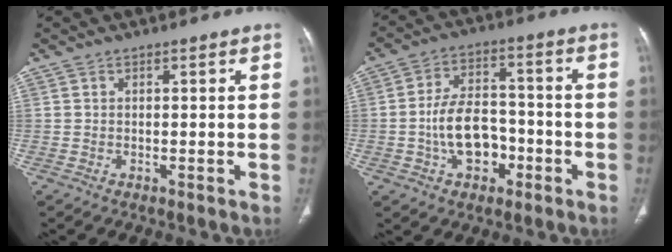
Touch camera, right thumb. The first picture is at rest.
{"total": 10.9, "force": [-3.2, 7.3, 7.5], "torque": [-0.108, 0.039, -0.053]}